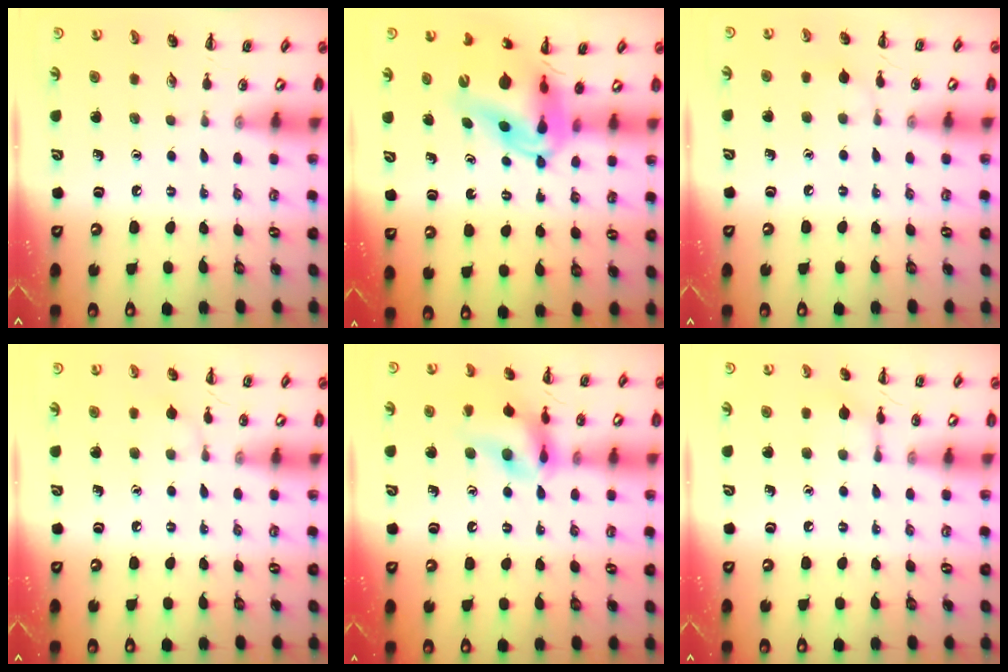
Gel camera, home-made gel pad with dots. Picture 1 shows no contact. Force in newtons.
{"total": 11.7, "press": 11.2, "slide": 3.5}
{"total": 5.4, "press": 5.1, "slide": 1.6}
{"total": 5.0, "press": 4.6, "slide": 1.8}
{"total": 13.1, "press": 13.0, "slide": 1.8}
{"total": 6.2, "press": 6.0, "slide": 1.6}